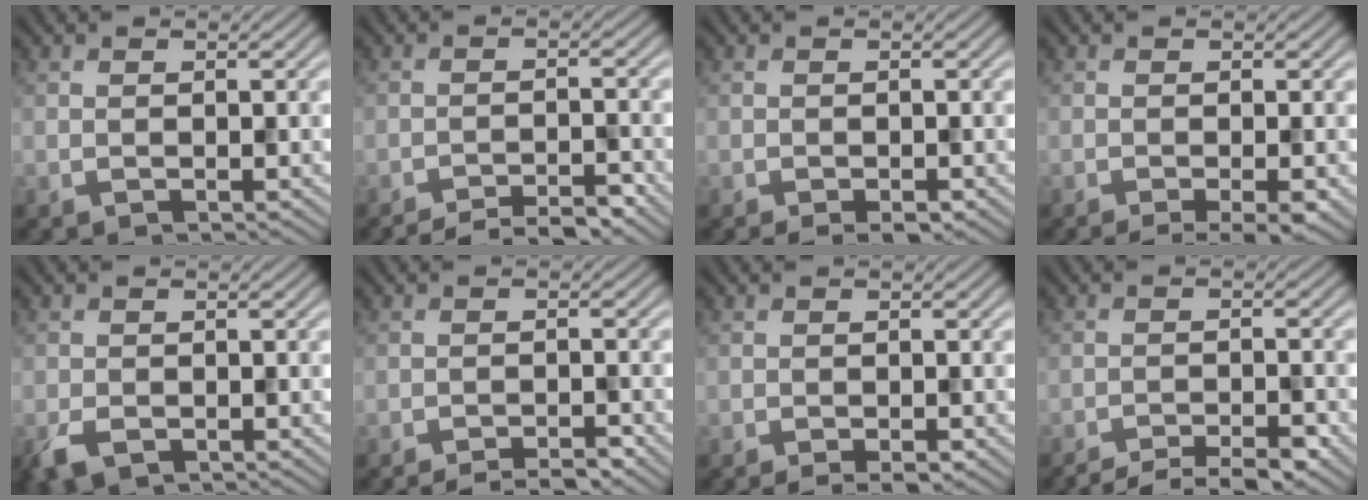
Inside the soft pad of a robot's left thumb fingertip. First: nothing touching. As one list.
[{"total": 5.6, "force": [-5.0, 0.8, 2.3], "torque": [-0.035, 0.008, -0.077]}, {"total": 2.0, "force": [-1.4, 0.7, 1.3], "torque": [-0.020, -0.002, -0.017]}, {"total": 3.4, "force": [-2.0, 0.5, 2.7], "torque": [-0.036, 0.002, -0.031]}, {"total": 2.8, "force": [-1.4, 1.8, 1.7], "torque": [-0.045, -0.013, -0.030]}, {"total": 3.4, "force": [-3.0, 0.2, 1.6], "torque": [-0.023, 0.006, -0.047]}, {"total": 2.1, "force": [-1.5, 0.5, 1.4], "torque": [-0.021, -0.001, -0.019]}, {"total": 6.1, "force": [-5.4, 1.1, 2.7], "torque": [-0.043, 0.000, -0.078]}]